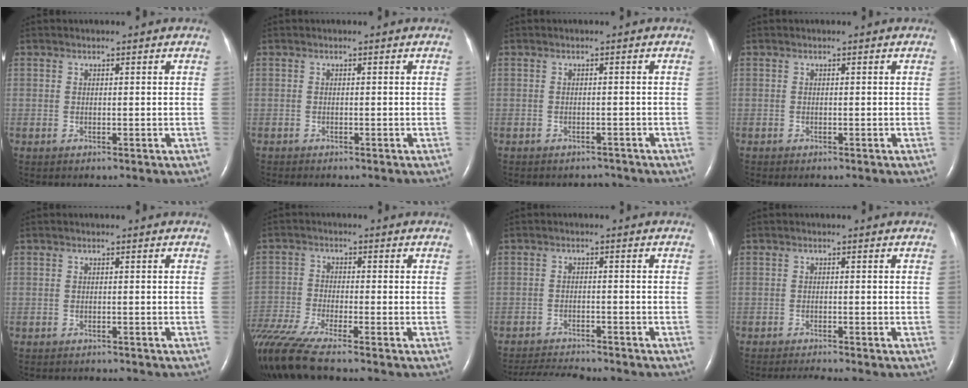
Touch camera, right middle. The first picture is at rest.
{"total": 1.8, "force": [-1.5, 0.5, 0.8], "torque": [-0.014, -0.004, -0.015]}
{"total": 1.9, "force": [-1.7, 0.8, -0.3], "torque": [0.003, -0.002, -0.024]}
{"total": 0.0}
{"total": 1.9, "force": [-1.9, 0.5, 0.1], "torque": [-0.005, -0.004, -0.022]}
{"total": 10.4, "force": [-8.6, -0.2, 5.7], "torque": [-0.118, -0.032, -0.159]}
{"total": 6.7, "force": [-6.5, 0.3, 1.6], "torque": [-0.031, -0.013, -0.104]}
{"total": 2.4, "force": [-2.2, -0.8, 0.4], "torque": [-0.017, -0.014, -0.038]}